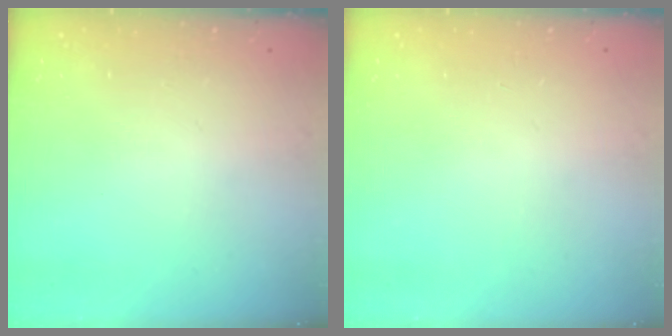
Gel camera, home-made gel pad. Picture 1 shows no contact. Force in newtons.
{"total": 0.0}